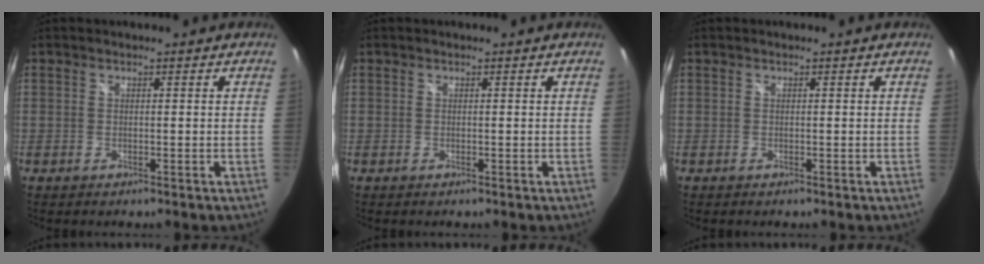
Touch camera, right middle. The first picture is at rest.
{"total": 0.0}
{"total": 0.0}